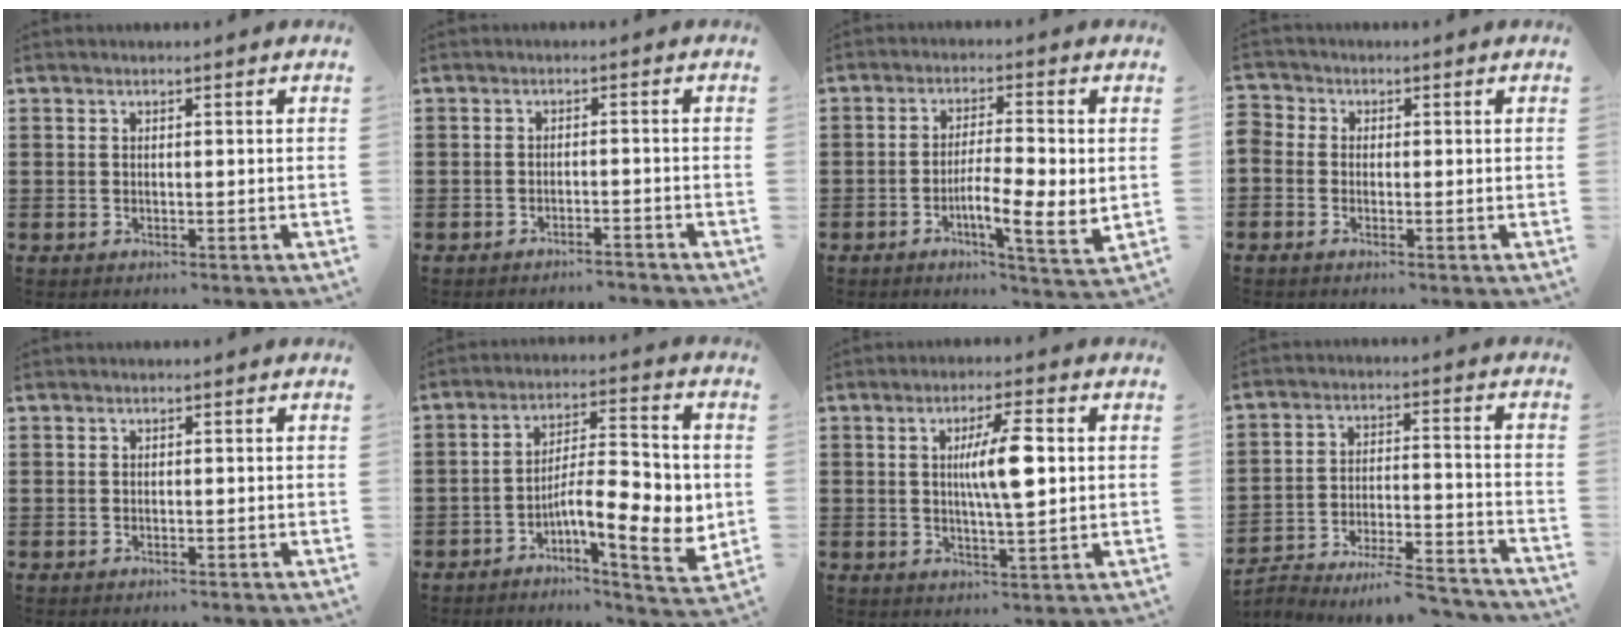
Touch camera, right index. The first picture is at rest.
{"total": 1.9, "force": [-1.9, -0.2, 0.3], "torque": [-0.008, 0.001, -0.039]}
{"total": 6.7, "force": [-1.2, 1.4, 6.4], "torque": [-0.109, -0.012, -0.024]}
{"total": 1.4, "force": [-0.8, 1.1, 0.3], "torque": [-0.010, 0.006, -0.018]}
{"total": 0.0}
{"total": 11.2, "force": [-2.5, 3.7, 10.3], "torque": [-0.157, -0.012, -0.045]}
{"total": 7.4, "force": [1.1, 1.4, 7.1], "torque": [-0.135, 0.006, 0.015]}
{"total": 6.2, "force": [-5.8, 0.5, 2.3], "torque": [-0.036, 0.004, -0.114]}